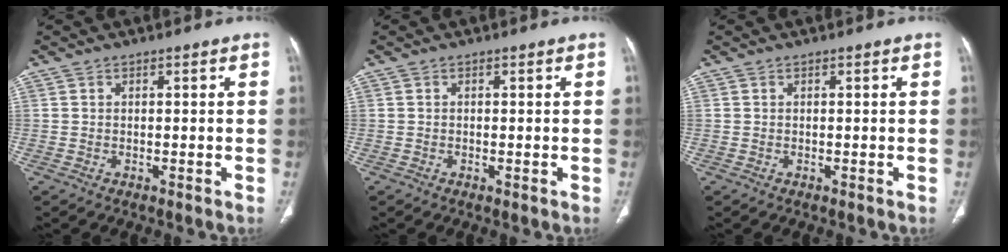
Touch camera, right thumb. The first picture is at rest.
{"total": 0.0}
{"total": 0.0}